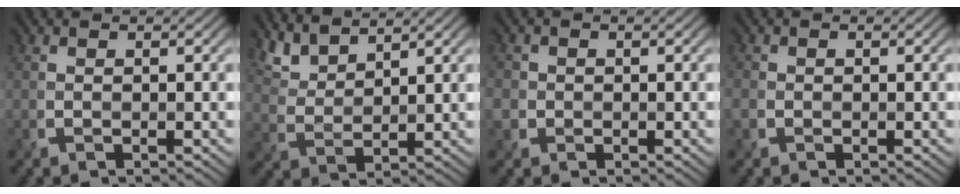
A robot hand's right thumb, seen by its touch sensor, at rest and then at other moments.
{"total": 5.0, "force": [4.3, 1.2, 2.2], "torque": [-0.066, 0.005, 0.095]}
{"total": 2.4, "force": [-0.2, 2.3, 0.3], "torque": [-0.017, 0.000, -0.006]}
{"total": 1.6, "force": [-0.5, 1.4, 0.6], "torque": [-0.018, -0.005, -0.012]}